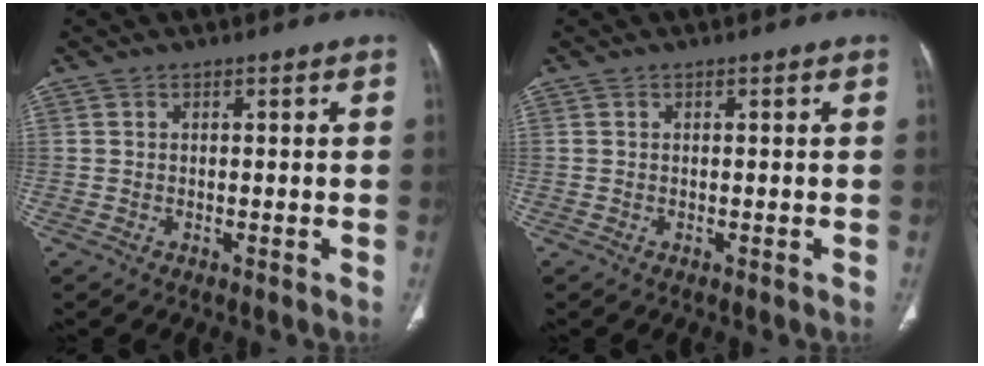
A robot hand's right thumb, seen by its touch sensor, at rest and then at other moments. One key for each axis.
{"total": 0.0}